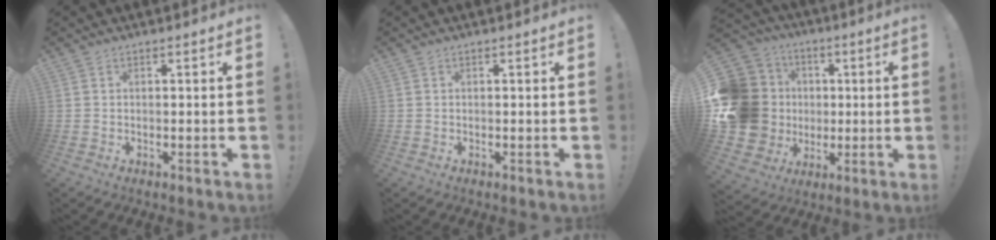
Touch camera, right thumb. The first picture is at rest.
{"total": 0.0}
{"total": 21.4, "force": [0.2, 18.3, 11.2], "torque": [-0.237, 0.000, 0.048]}